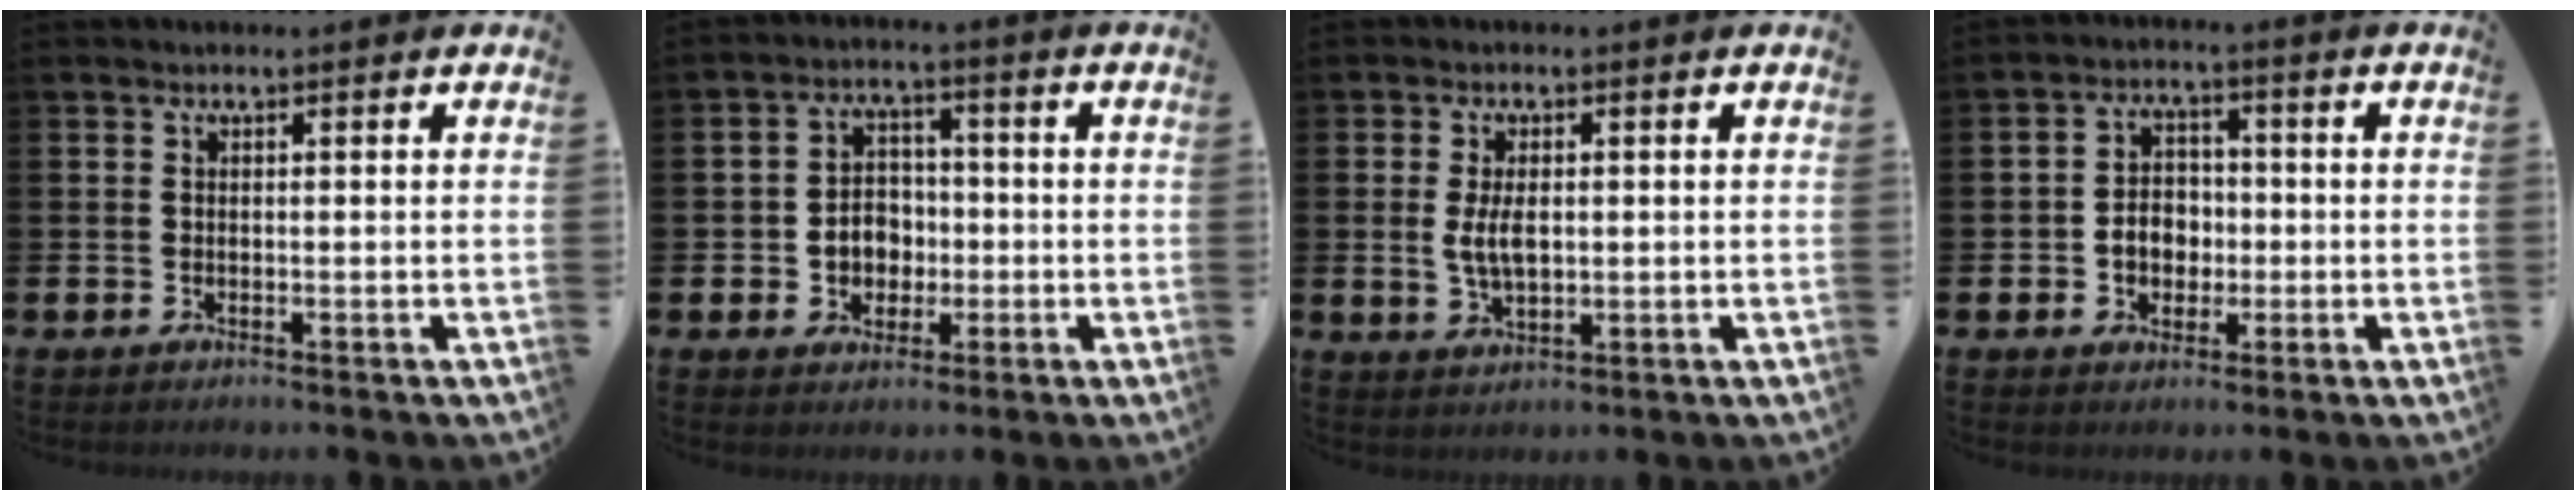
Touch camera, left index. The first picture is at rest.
{"total": 4.4, "force": [-0.7, 4.0, 1.7], "torque": [-0.030, 0.002, -0.021]}
{"total": 4.3, "force": [0.5, 2.2, 3.6], "torque": [-0.057, 0.002, 0.004]}
{"total": 4.3, "force": [-0.8, 3.5, 2.3], "torque": [-0.029, 0.001, -0.024]}